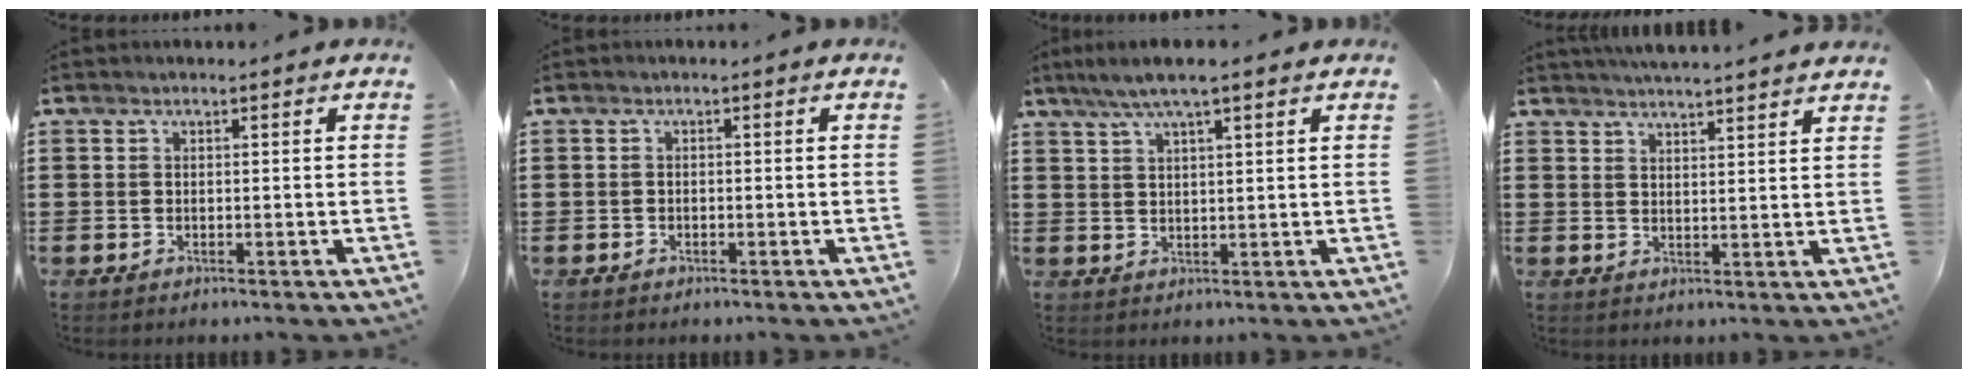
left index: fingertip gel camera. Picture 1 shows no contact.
{"total": 0.8, "force": [-0.7, 0.4, 0.0], "torque": [-0.003, 0.003, -0.016]}
{"total": 4.4, "force": [2.9, 0.3, 3.2], "torque": [-0.067, 0.001, 0.052]}
{"total": 3.4, "force": [3.3, -0.6, 0.5], "torque": [-0.020, -0.014, 0.060]}